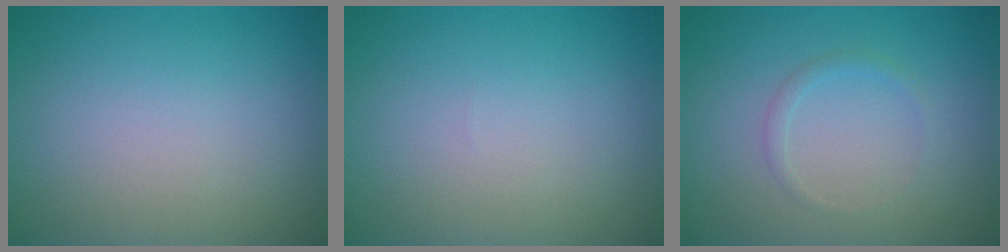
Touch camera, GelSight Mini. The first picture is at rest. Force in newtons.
{"total": 0.0}
{"total": 0.9, "press": 0.9, "slide": 0.0}